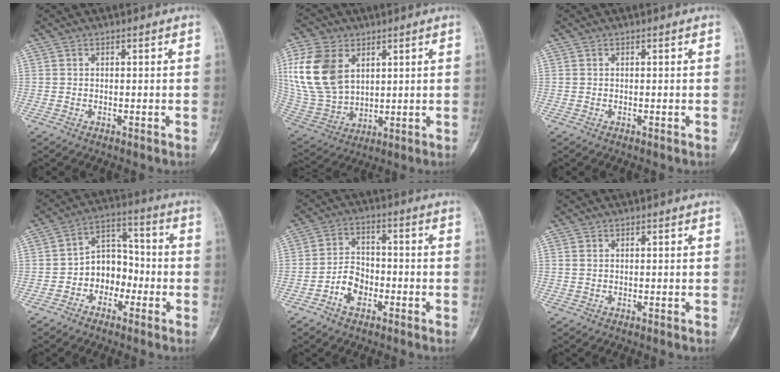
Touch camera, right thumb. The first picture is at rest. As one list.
[{"total": 17.3, "force": [5.4, 11.9, 11.4], "torque": [-0.229, -0.015, 0.119]}, {"total": 0.0}, {"total": 8.8, "force": [-2.7, 6.8, 4.9], "torque": [-0.035, 0.047, -0.059]}, {"total": 6.5, "force": [-3.0, 4.4, 3.6], "torque": [-0.046, 0.029, -0.061]}, {"total": 0.7, "force": [0.2, 0.5, 0.4], "torque": [-0.009, 0.002, 0.003]}]